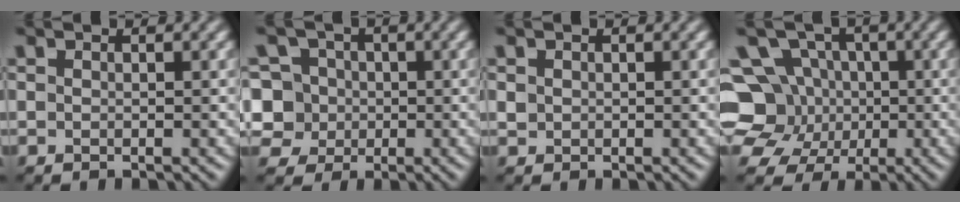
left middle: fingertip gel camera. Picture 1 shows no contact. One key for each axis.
{"total": 8.2, "fx": 0.5, "fy": 7.3, "fz": 3.7, "tx": -0.057, "ty": 0.034, "tz": -0.032}
{"total": 0.6, "fx": 0.1, "fy": 0.6, "fz": 0.1, "tx": 0.001, "ty": -0.002, "tz": 0.003}
{"total": 10.1, "fx": -0.5, "fy": 9.1, "fz": 4.4, "tx": -0.091, "ty": 0.034, "tz": -0.053}